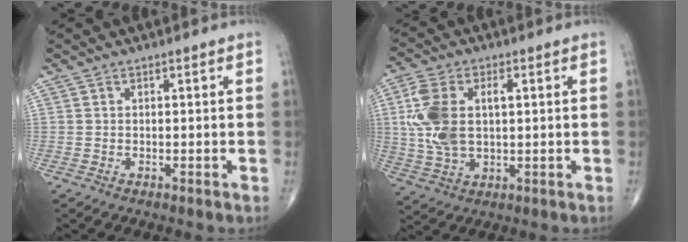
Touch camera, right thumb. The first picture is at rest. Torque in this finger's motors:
{"motor_torque": [1.50, 1.74, 1.28, 0.18, 0.15]}